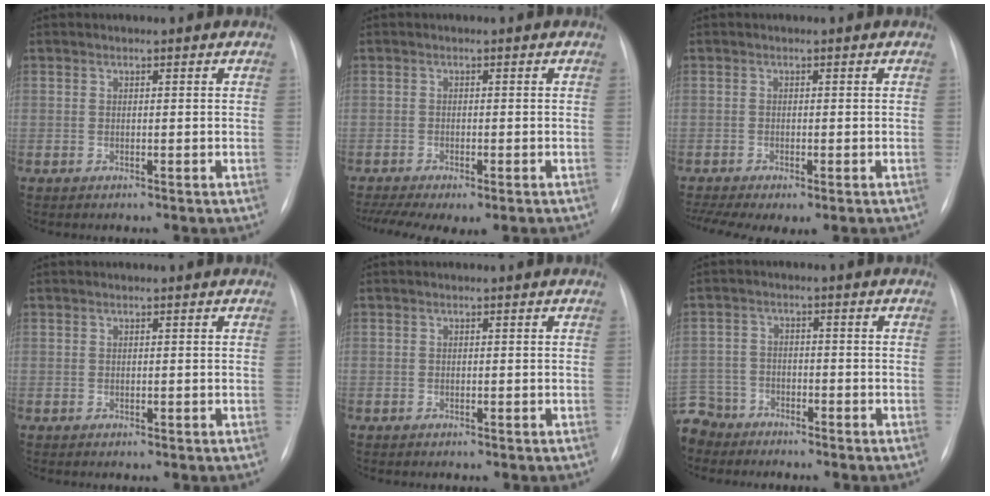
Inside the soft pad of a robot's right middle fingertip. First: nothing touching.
{"total": 10.0, "force": [-7.2, 3.2, 6.2], "torque": [-0.110, -0.004, -0.105]}
{"total": 7.6, "force": [-5.1, 2.5, 5.1], "torque": [-0.095, -0.010, -0.079]}
{"total": 0.0}
{"total": 0.0}
{"total": 8.1, "force": [-6.8, 4.5, 0.4], "torque": [-0.017, 0.002, -0.127]}